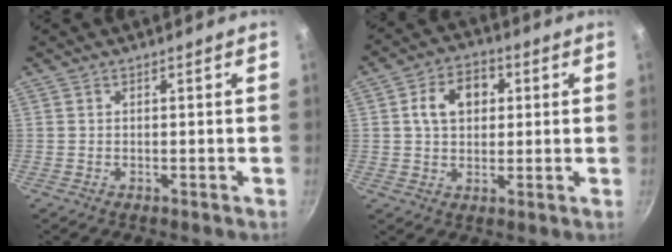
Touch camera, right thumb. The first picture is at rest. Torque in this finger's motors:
{"motor_torque": [0.88, 1.48, 0.99, 0.66, 0.06]}